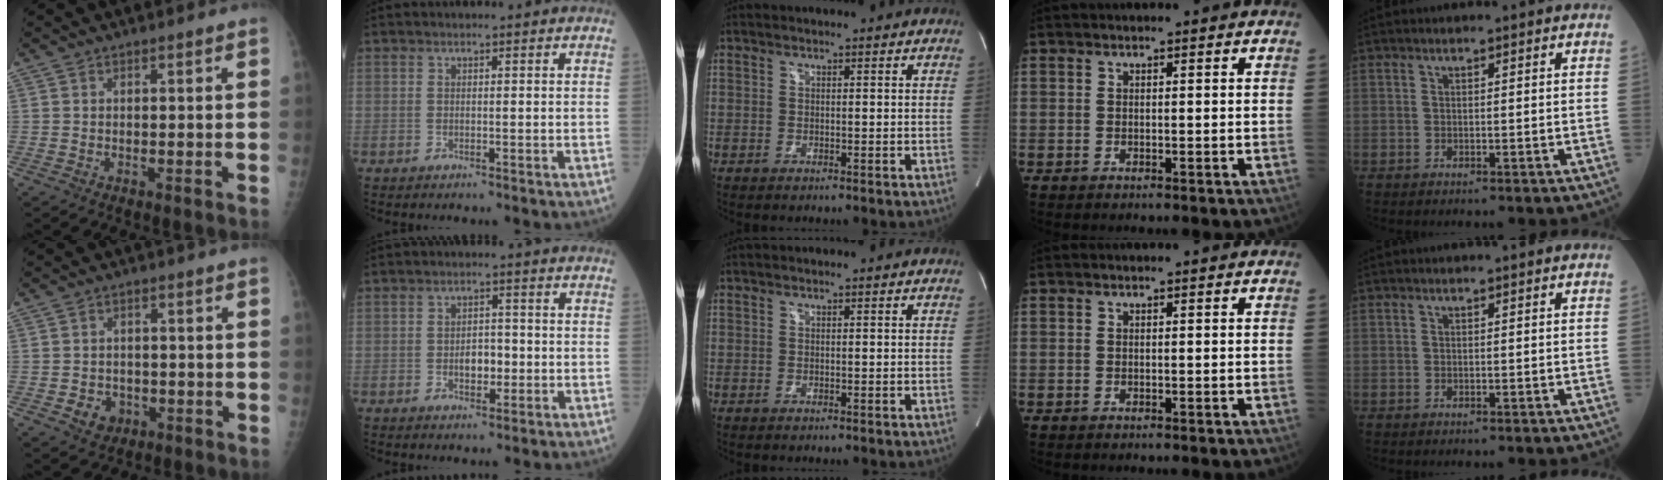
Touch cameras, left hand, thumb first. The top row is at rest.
{"thumb": {"total": 4.1, "force": [-1.5, 3.4, 1.6], "torque": [-0.008, 0.007, -0.016]}, "index": {"total": 3.6, "force": [-0.8, 2.1, 2.8], "torque": [-0.045, 0.006, -0.011]}}